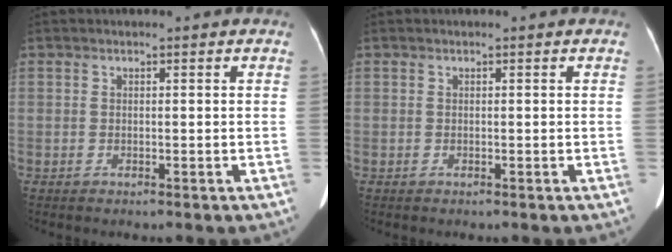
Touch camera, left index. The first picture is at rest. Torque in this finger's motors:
{"motor_torque": [0.04, 0.03, 0.00, 0.00]}